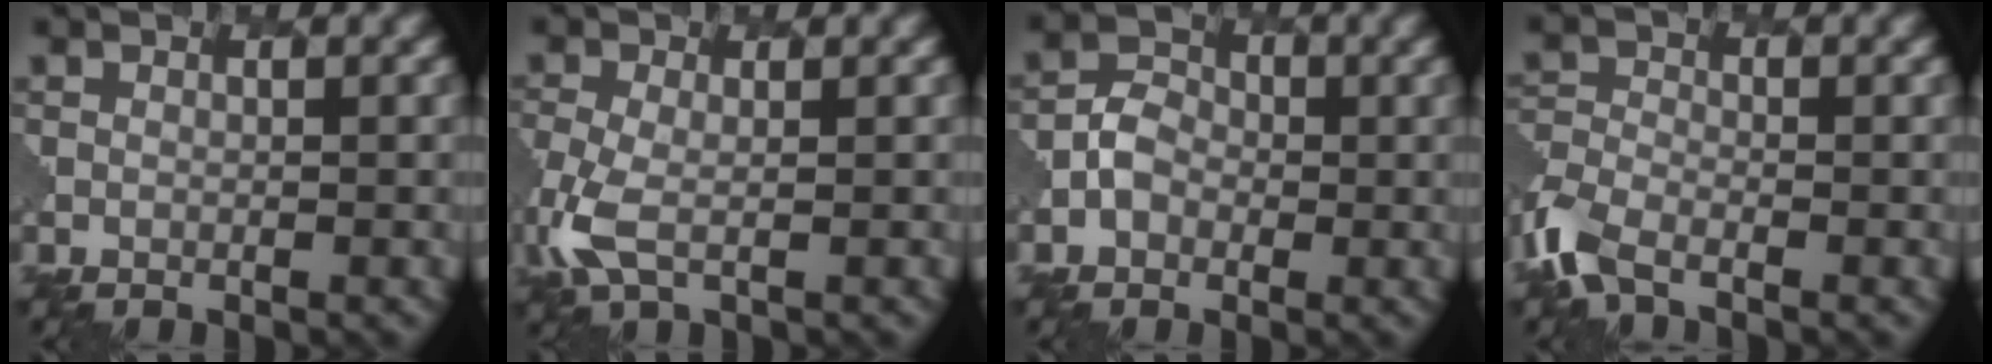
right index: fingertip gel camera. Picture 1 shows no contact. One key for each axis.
{"total": 3.5, "fx": -1.2, "fy": 1.9, "fz": 2.7, "tx": -0.082, "ty": -0.007, "tz": -0.026}
{"total": 2.3, "fx": -0.7, "fy": 2.0, "fz": 0.9, "tx": -0.014, "ty": 0.006, "tz": -0.016}
{"total": 4.6, "fx": -3.2, "fy": 2.1, "fz": 2.6, "tx": -0.063, "ty": -0.009, "tz": -0.077}